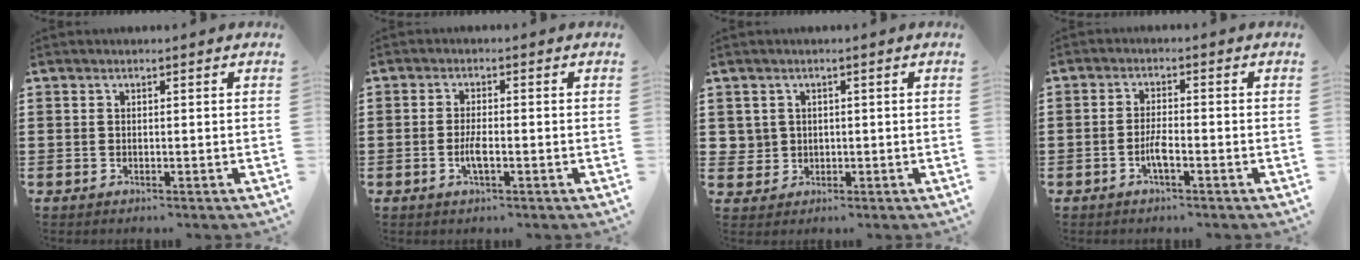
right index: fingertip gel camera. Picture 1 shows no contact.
{"total": 2.9, "force": [-0.9, 0.6, 2.6], "torque": [-0.053, -0.001, -0.017]}
{"total": 2.2, "force": [0.3, 2.2, 0.2], "torque": [-0.015, 0.010, 0.004]}
{"total": 3.0, "force": [-1.4, 0.6, 2.6], "torque": [-0.059, -0.002, -0.029]}